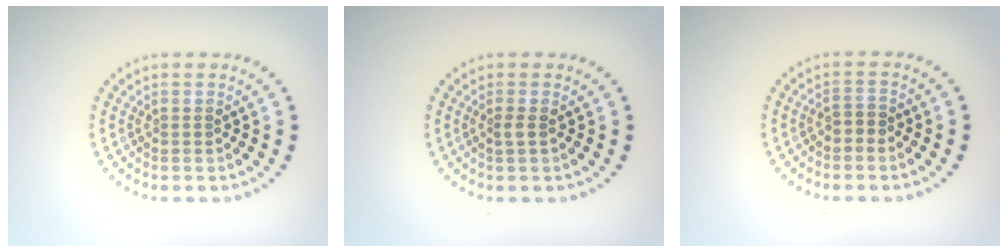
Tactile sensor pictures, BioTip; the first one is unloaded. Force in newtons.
{"total": 0.7, "press": 0.5, "slide": 0.5}
{"total": 1.2, "press": 1.1, "slide": 0.5}